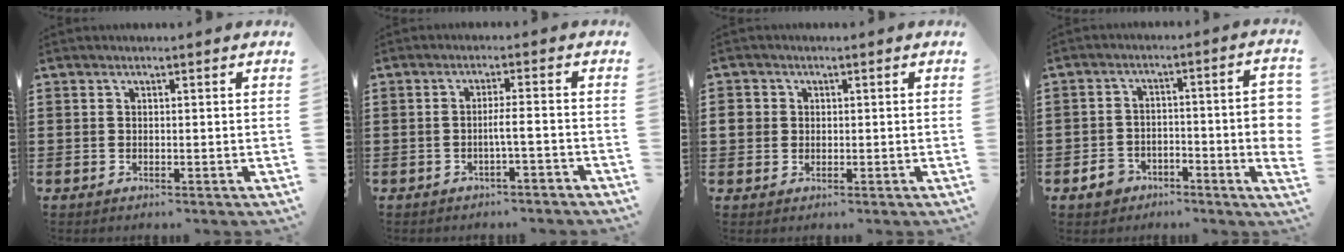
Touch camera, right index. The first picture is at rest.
{"total": 2.5, "force": [-1.6, 0.1, 1.9], "torque": [-0.039, 0.000, -0.033]}
{"total": 2.4, "force": [0.3, 2.2, 0.7], "torque": [-0.023, 0.007, 0.003]}
{"total": 6.0, "force": [-2.7, 2.4, 4.8], "torque": [-0.084, 0.010, -0.050]}